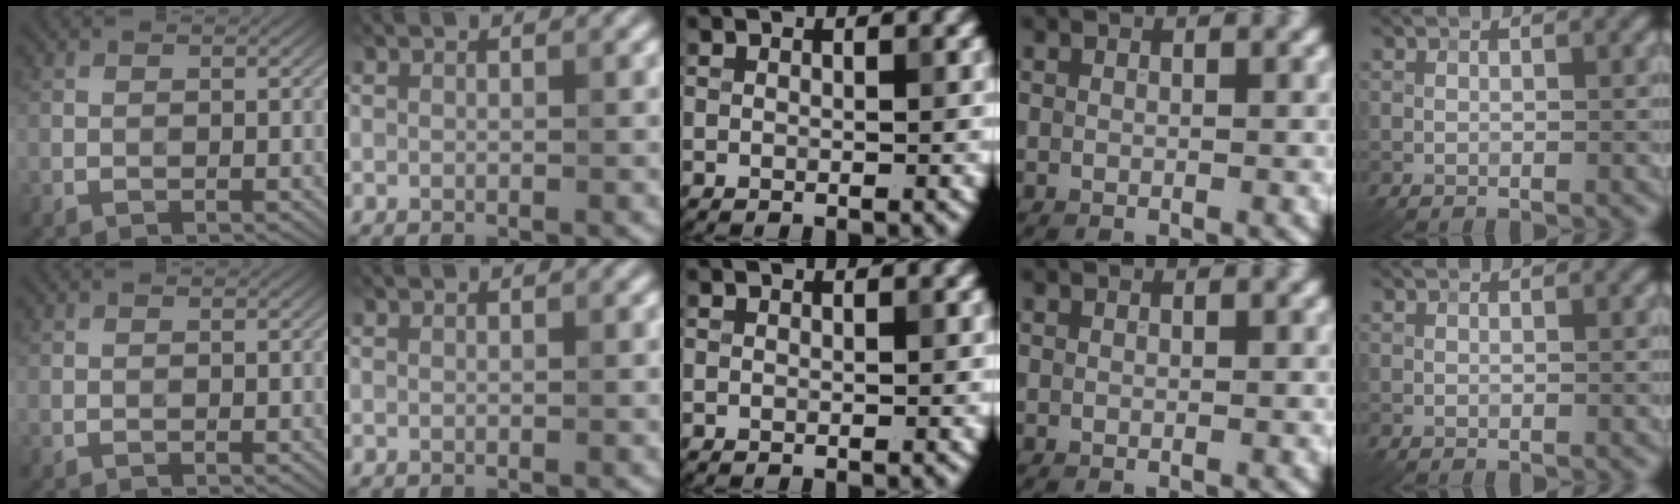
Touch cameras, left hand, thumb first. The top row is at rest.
{}